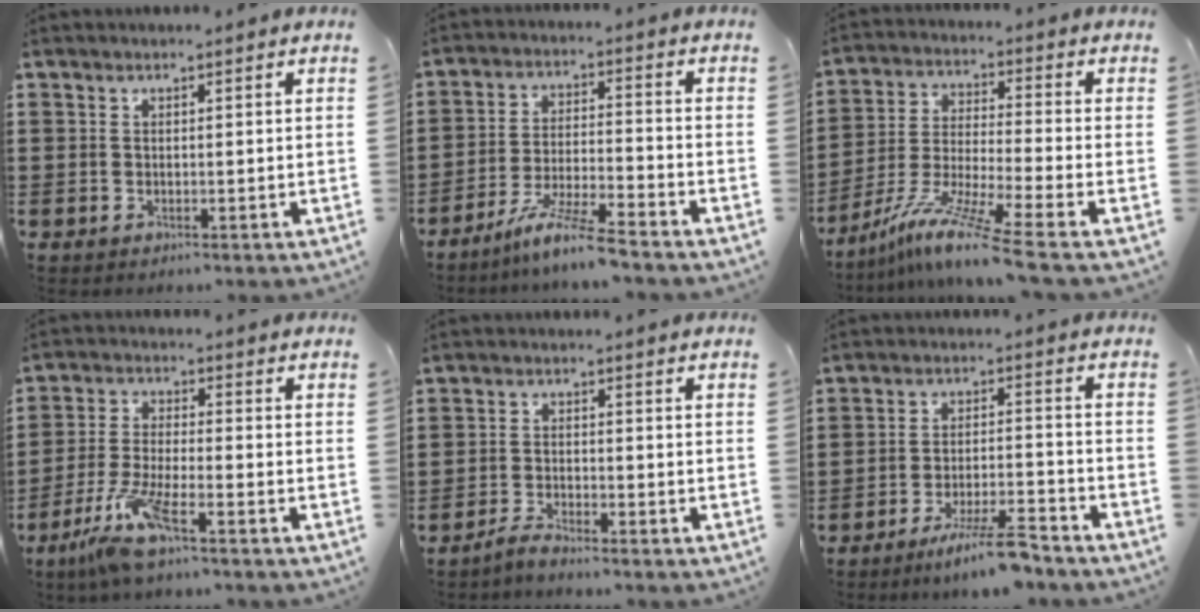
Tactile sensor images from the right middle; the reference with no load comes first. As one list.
[{"total": 7.5, "force": [-6.4, -0.6, 3.9], "torque": [-0.087, -0.018, -0.126]}, {"total": 9.9, "force": [-7.4, -0.9, 6.6], "torque": [-0.137, -0.014, -0.152]}, {"total": 7.6, "force": [-5.2, 0.9, 5.6], "torque": [-0.128, -0.017, -0.100]}, {"total": 2.3, "force": [-2.2, -0.1, 0.8], "torque": [-0.023, 0.000, -0.043]}, {"total": 7.3, "force": [-6.0, 0.2, 4.2], "torque": [-0.077, -0.007, -0.107]}]